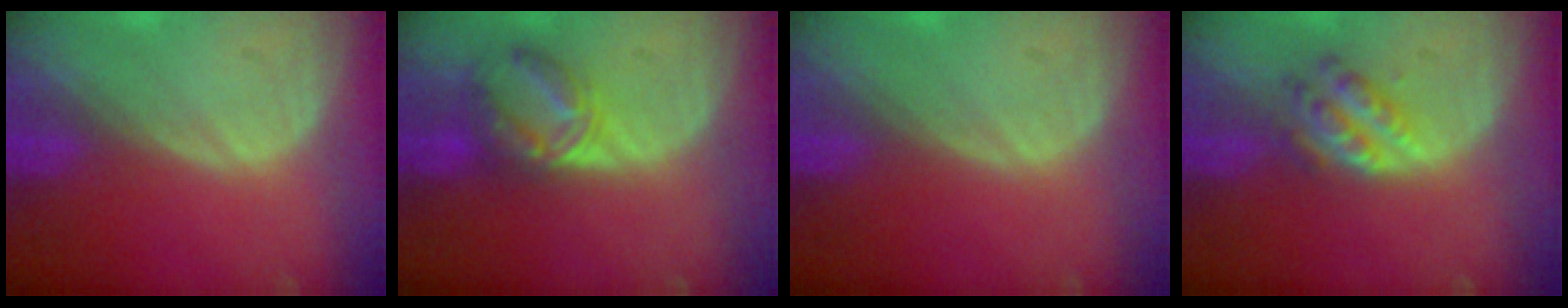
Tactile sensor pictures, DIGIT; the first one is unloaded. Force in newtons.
{"total": 6.5, "press": 6.2, "slide": 1.9}
{"total": 0.0}
{"total": 4.9, "press": 4.7, "slide": 1.6}